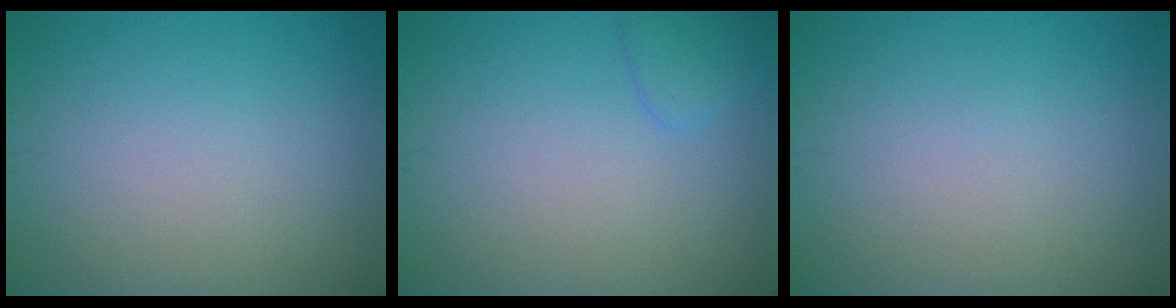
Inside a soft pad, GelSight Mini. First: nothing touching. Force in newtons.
{"total": 1.5, "press": 1.4, "slide": 0.1}
{"total": 0.0}